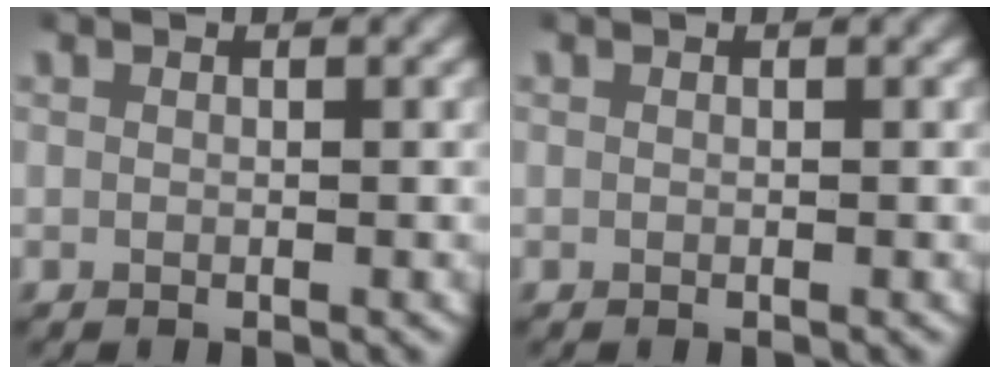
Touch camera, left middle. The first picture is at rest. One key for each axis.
{"total": 0.0}